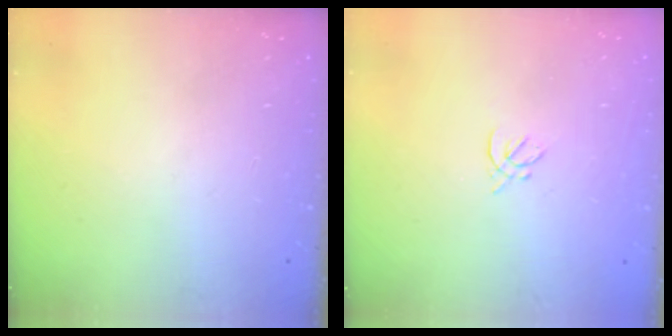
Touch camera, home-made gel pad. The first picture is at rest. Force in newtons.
{"total": 2.1, "press": 2.0, "slide": 0.7}